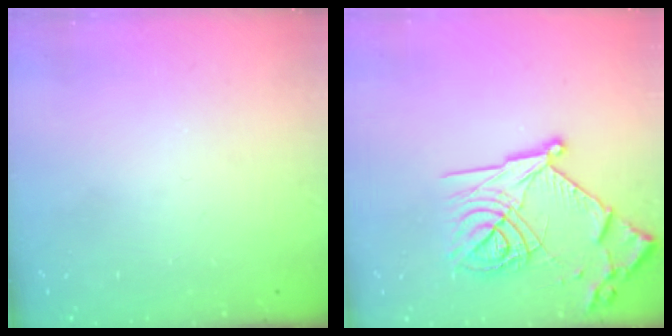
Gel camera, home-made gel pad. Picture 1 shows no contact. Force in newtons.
{"total": 21.2, "press": 21.2, "slide": 1.8}